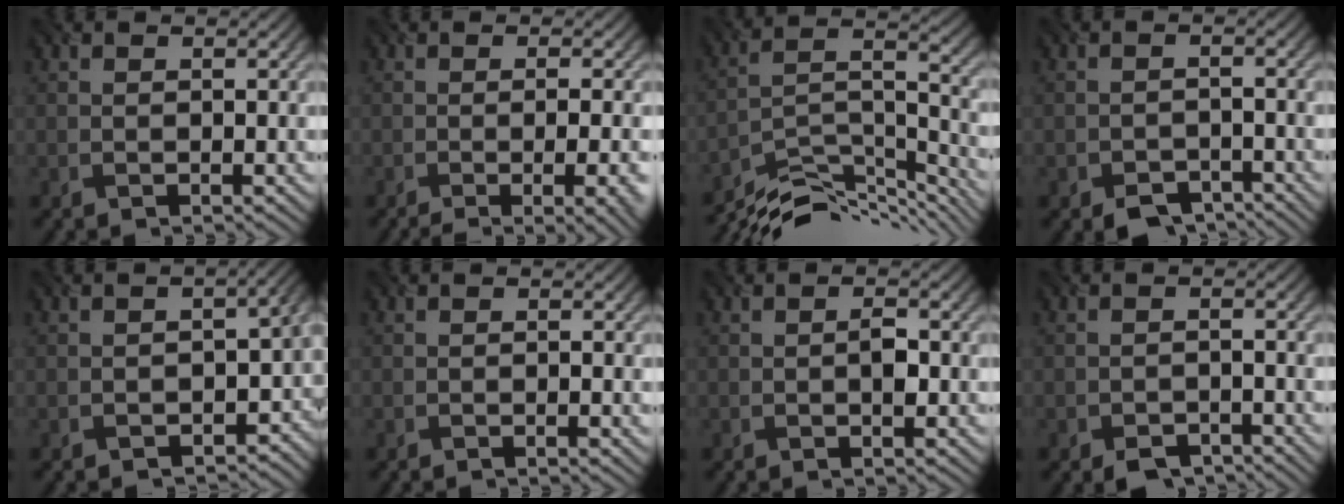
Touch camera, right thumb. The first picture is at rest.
{"total": 7.6, "force": [-2.5, 2.2, 6.8], "torque": [-0.083, -0.005, -0.028]}
{"total": 11.9, "force": [-9.7, 3.3, 6.2], "torque": [-0.119, -0.006, -0.169]}
{"total": 3.9, "force": [-3.1, 1.9, 1.6], "torque": [-0.025, -0.006, -0.053]}
{"total": 7.7, "force": [-2.7, 5.0, 5.2], "torque": [-0.054, -0.040, -0.029]}
{"total": 1.0, "force": [-0.4, 0.2, 0.9], "torque": [-0.014, -0.001, -0.005]}
{"total": 1.6, "force": [-0.2, 0.6, 1.4], "torque": [-0.021, 0.003, -0.004]}
{"total": 3.3, "force": [-2.6, 1.6, 1.4], "torque": [-0.023, -0.003, -0.045]}